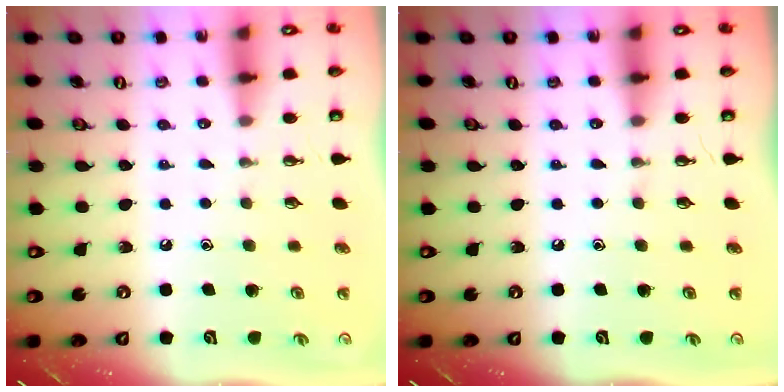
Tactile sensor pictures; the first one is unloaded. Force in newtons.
{"total": 0.0}